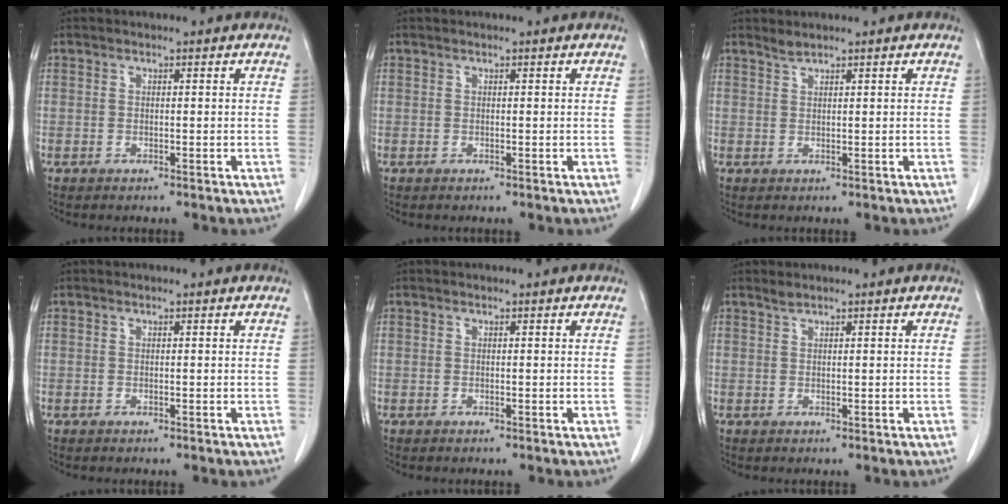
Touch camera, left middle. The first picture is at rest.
{"total": 0.0}
{"total": 1.0, "force": [1.0, -0.2, 0.1], "torque": [-0.007, -0.001, 0.023]}
{"total": 0.0}
{"total": 0.0}
{"total": 0.7, "force": [0.6, -0.1, 0.1], "torque": [-0.008, 0.000, 0.015]}